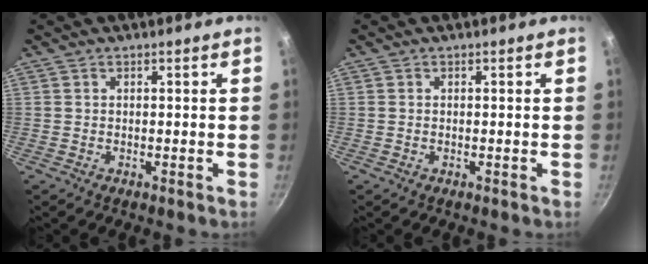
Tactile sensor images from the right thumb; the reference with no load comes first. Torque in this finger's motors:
{"motor_torque": [-0.15, -0.10, -0.24, -0.07, 0.05]}